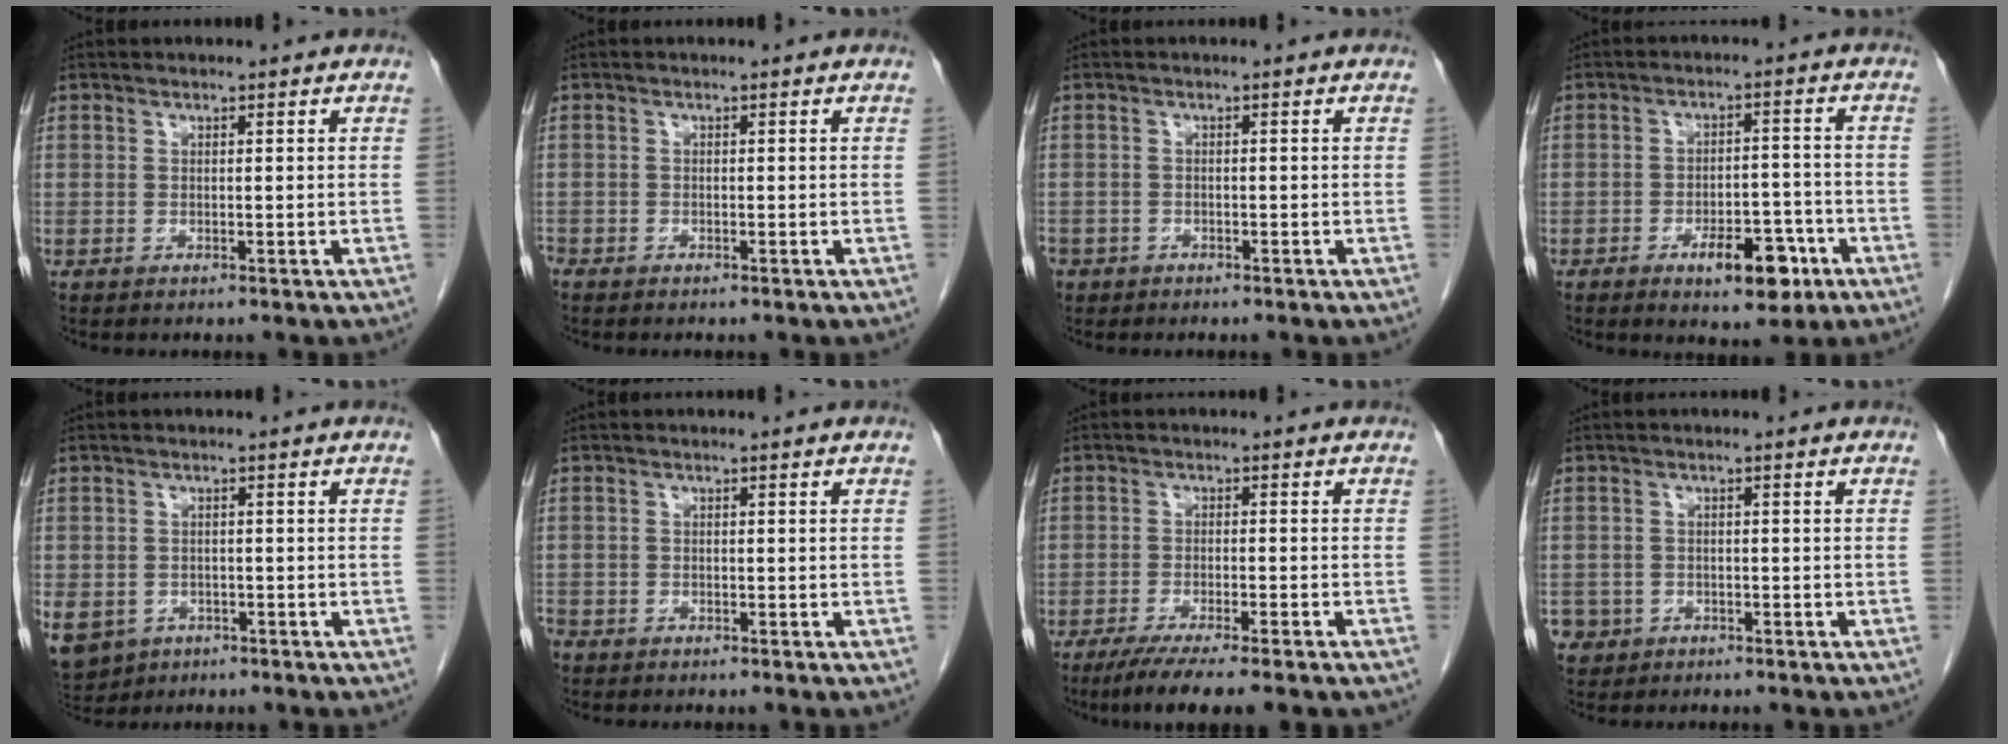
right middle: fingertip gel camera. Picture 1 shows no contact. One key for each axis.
{"total": 1.1, "fx": -1.0, "fy": 0.5, "fz": 0.2, "tx": -0.012, "ty": -0.001, "tz": -0.020}
{"total": 3.8, "fx": -2.6, "fy": 2.6, "fz": 0.8, "tx": -0.023, "ty": 0.000, "tz": -0.048}
{"total": 7.9, "fx": -4.1, "fy": 3.2, "fz": 5.9, "tx": -0.083, "ty": 0.005, "tz": -0.055}
{"total": 10.8, "fx": -5.4, "fy": 8.5, "fz": 3.9, "tx": -0.118, "ty": -0.005, "tz": -0.074}
{"total": 2.9, "fx": -2.3, "fy": 1.7, "fz": 0.7, "tx": -0.024, "ty": -0.002, "tz": -0.046}
{"total": 9.2, "fx": -7.1, "fy": 0.6, "fz": 5.8, "tx": -0.079, "ty": -0.019, "tz": -0.107}
{"total": 4.0, "fx": -2.2, "fy": 3.3, "fz": 0.2, "tx": -0.007, "ty": 0.008, "tz": -0.039}